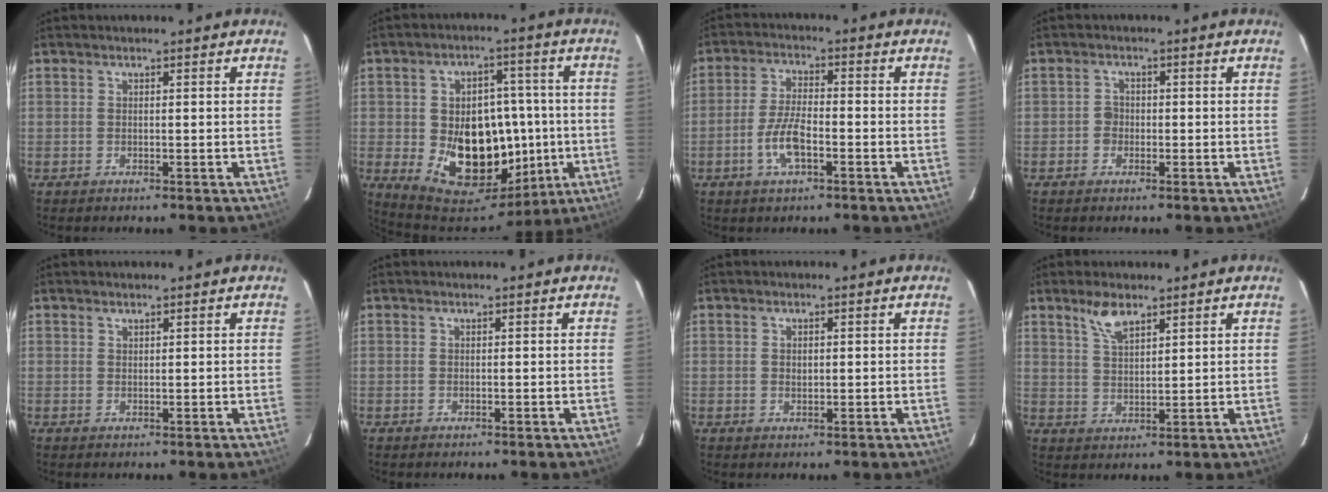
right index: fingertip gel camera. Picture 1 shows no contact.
{"total": 19.7, "force": [-2.4, 14.6, 13.0], "torque": [-0.245, 0.013, -0.007]}
{"total": 6.8, "force": [-2.7, 2.3, 5.8], "torque": [-0.124, 0.002, -0.053]}
{"total": 2.0, "force": [-0.8, 1.8, 0.4], "torque": [-0.006, 0.004, -0.015]}
{"total": 0.6, "force": [0.5, 0.2, 0.1], "torque": [-0.001, 0.001, 0.011]}
{"total": 0.0}
{"total": 1.4, "force": [0.2, 1.1, 0.9], "torque": [-0.015, 0.002, 0.004]}
{"total": 5.1, "force": [3.6, 1.8, 3.1], "torque": [-0.058, 0.001, 0.072]}